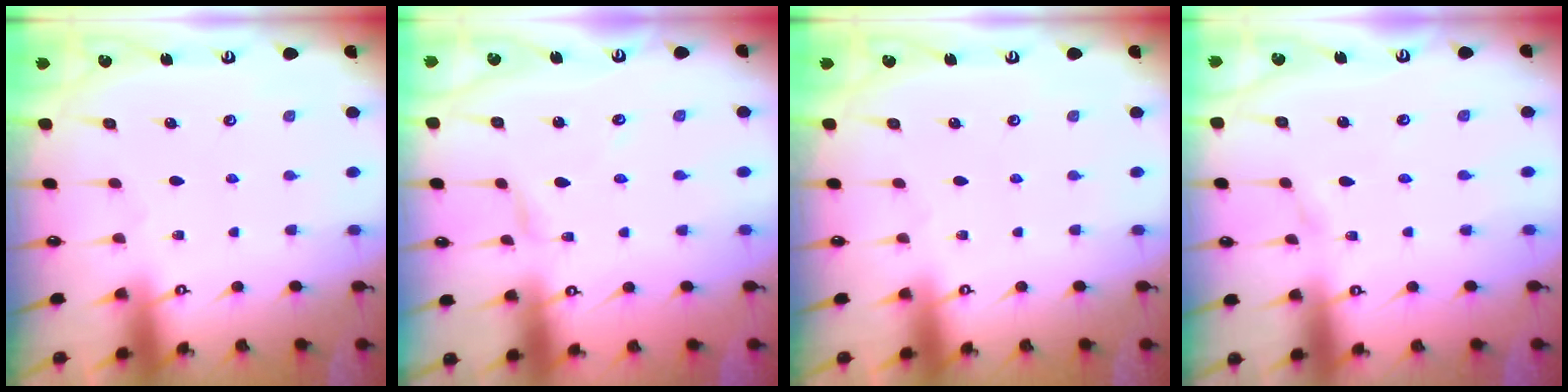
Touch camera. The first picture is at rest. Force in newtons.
{"total": 2.9, "press": 2.9, "slide": 0.0}
{"total": 0.0}
{"total": 2.3, "press": 2.3, "slide": 0.1}